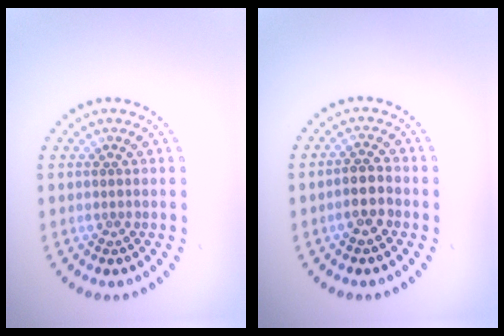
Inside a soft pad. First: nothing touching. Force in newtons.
{"total": 2.5, "press": 2.3, "slide": 0.9}